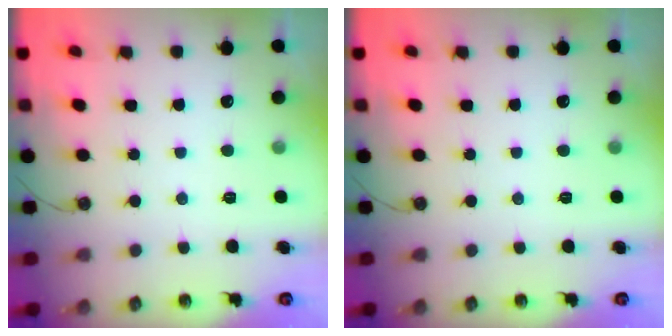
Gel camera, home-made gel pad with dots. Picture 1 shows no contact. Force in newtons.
{"total": 0.0}